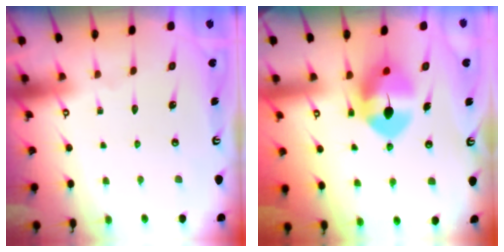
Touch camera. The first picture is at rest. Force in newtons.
{"total": 10.1, "press": 10.0, "slide": 1.6}